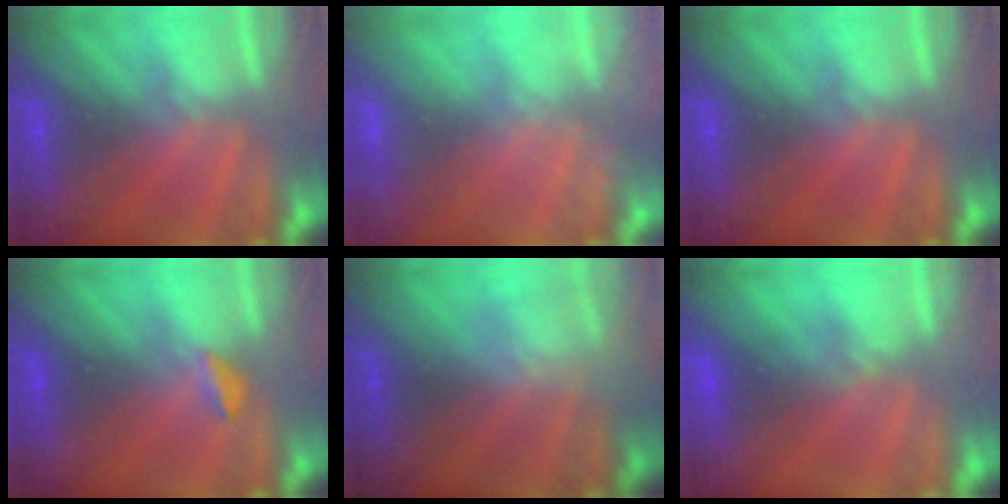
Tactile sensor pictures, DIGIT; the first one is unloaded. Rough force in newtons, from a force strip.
{"total": 2.4}
{"total": 0.0}
{"total": 2.8}
{"total": 2.2}
{"total": 2.9}